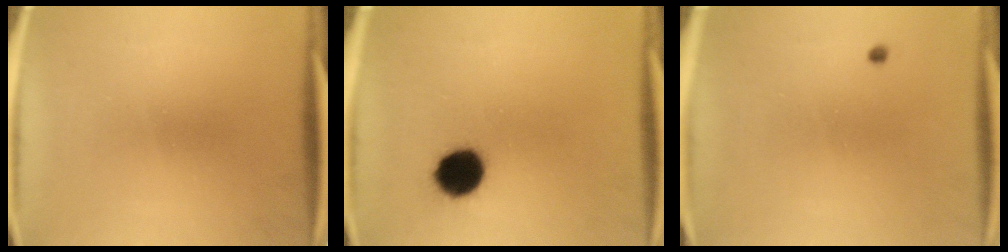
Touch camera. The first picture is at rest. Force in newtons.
{"total": 9.7}
{"total": 0.5}